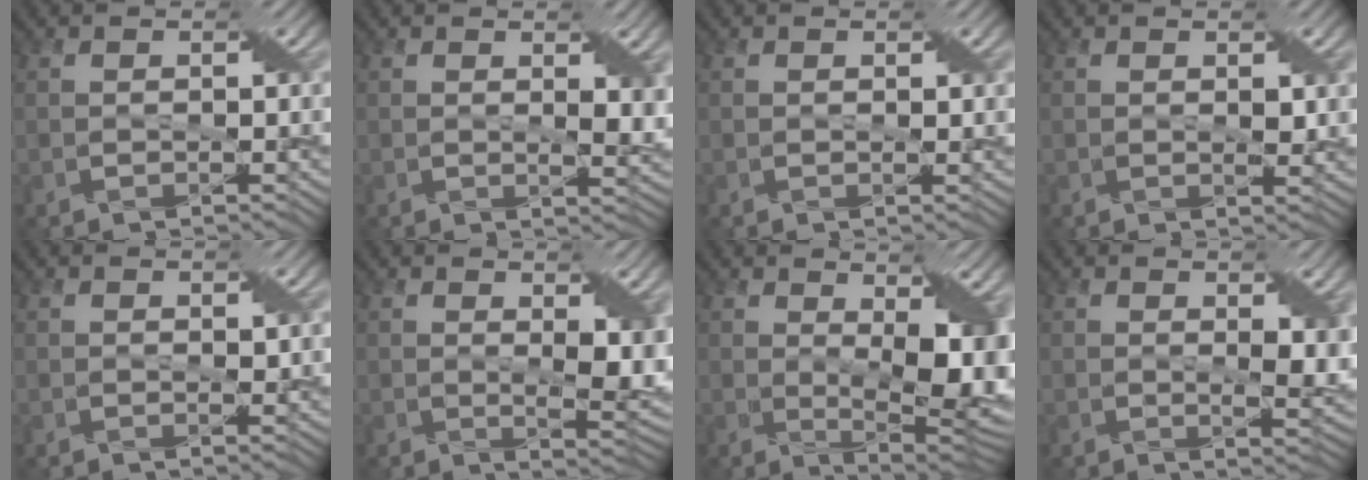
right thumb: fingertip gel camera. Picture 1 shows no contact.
{"total": 3.5, "force": [1.1, 1.3, 3.1], "torque": [-0.050, -0.004, 0.021]}
{"total": 0.7, "force": [0.4, 0.3, 0.5], "torque": [-0.007, 0.000, 0.006]}
{"total": 1.6, "force": [0.5, 0.8, 1.4], "torque": [-0.025, -0.003, 0.012]}
{"total": 1.0, "force": [0.5, 0.4, 0.8], "torque": [-0.013, -0.001, 0.010]}
{"total": 5.8, "force": [1.2, 2.5, 5.1], "torque": [-0.086, -0.012, 0.027]}
{"total": 11.9, "force": [1.7, 5.1, 10.7], "torque": [-0.156, 0.001, 0.046]}
{"total": 4.2, "force": [1.0, 1.7, 3.6], "torque": [-0.063, -0.009, 0.023]}